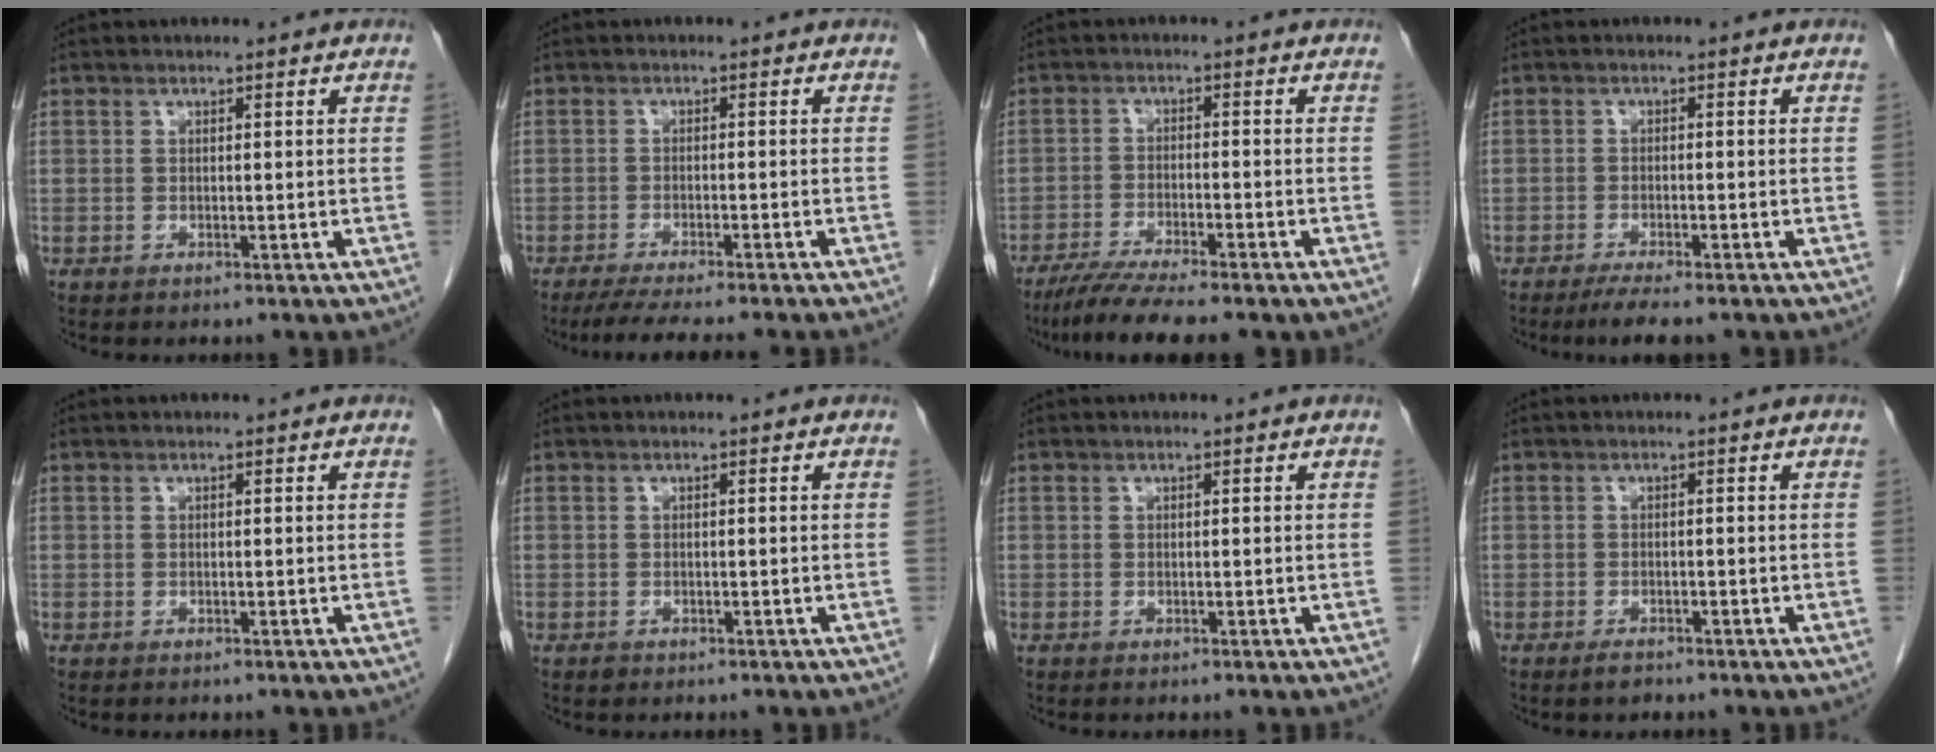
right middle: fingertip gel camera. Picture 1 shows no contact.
{"total": 8.1, "force": [-6.8, -0.9, 4.2], "torque": [-0.047, -0.022, -0.104]}
{"total": 7.7, "force": [-6.1, -0.1, 4.7], "torque": [-0.077, -0.021, -0.101]}
{"total": 4.5, "force": [-3.5, 0.3, 2.8], "torque": [-0.047, -0.011, -0.054]}
{"total": 0.0}
{"total": 0.6, "force": [-0.4, 0.4, 0.1], "torque": [-0.004, 0.001, -0.007]}
{"total": 0.0}
{"total": 1.4, "force": [-1.2, 0.3, 0.7], "torque": [-0.021, -0.004, -0.018]}